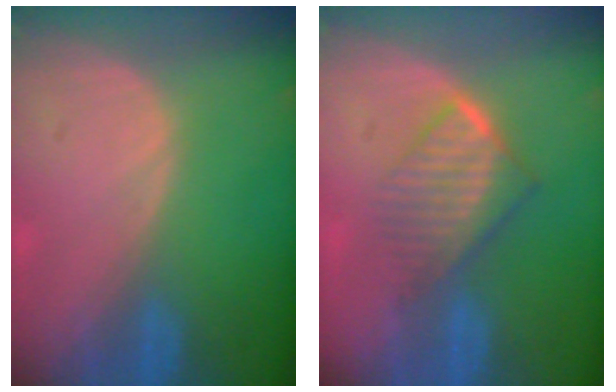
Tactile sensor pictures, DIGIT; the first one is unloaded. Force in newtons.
{"total": 6.6, "press": 5.9, "slide": 3.0}